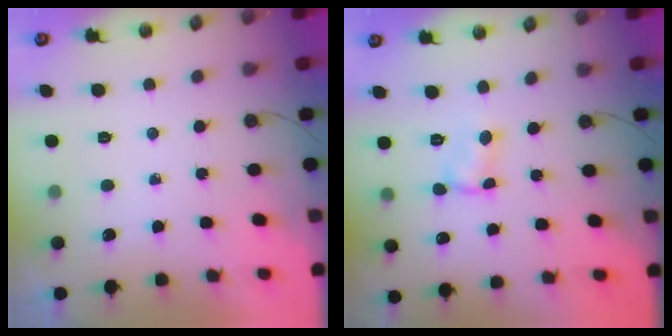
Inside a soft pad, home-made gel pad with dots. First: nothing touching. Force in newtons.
{"total": 2.3, "press": 2.3, "slide": 0.1}